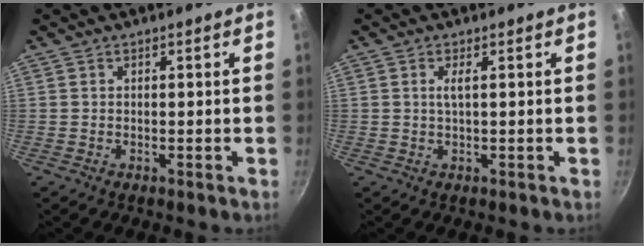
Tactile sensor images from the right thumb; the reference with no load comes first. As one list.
[{"total": 1.6, "force": [0.3, 0.1, 1.6], "torque": [-0.036, 0.000, 0.008]}]